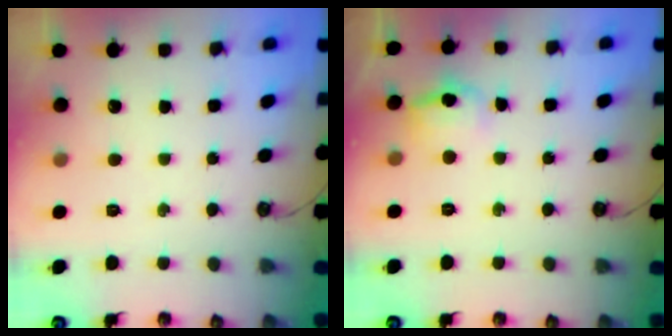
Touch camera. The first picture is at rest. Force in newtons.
{"total": 9.3, "press": 9.2, "slide": 1.4}